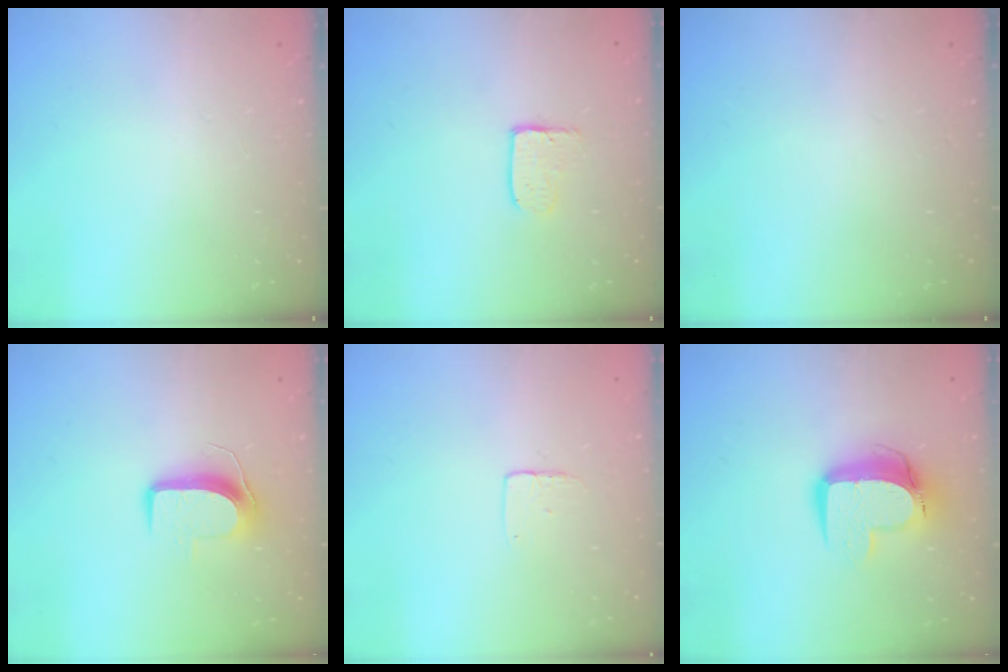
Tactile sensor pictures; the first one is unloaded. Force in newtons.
{"total": 4.0, "press": 4.0, "slide": 0.4}
{"total": 0.0}
{"total": 9.0, "press": 9.0, "slide": 0.2}
{"total": 3.6, "press": 3.6, "slide": 0.3}
{"total": 11.5, "press": 11.5, "slide": 1.0}